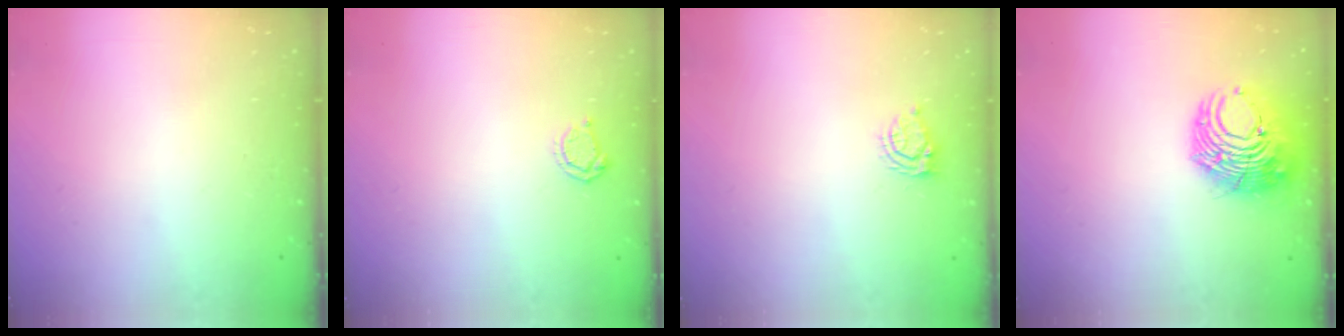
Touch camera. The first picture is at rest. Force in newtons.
{"total": 4.4, "press": 4.3, "slide": 0.5}
{"total": 5.0, "press": 4.9, "slide": 0.7}
{"total": 11.6, "press": 11.5, "slide": 1.4}